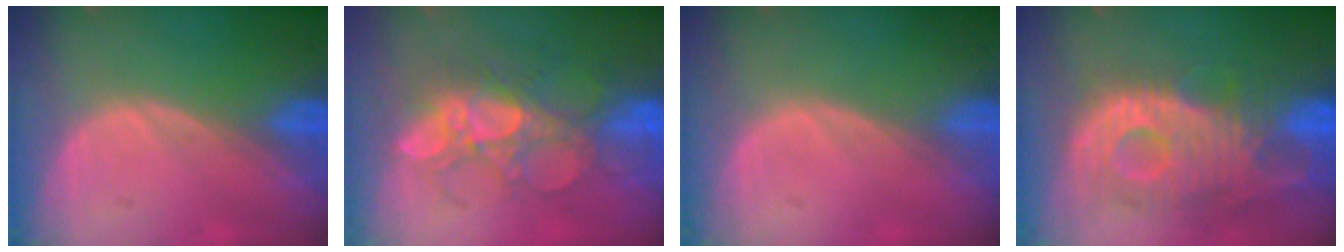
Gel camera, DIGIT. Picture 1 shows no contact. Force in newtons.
{"total": 8.7, "press": 8.4, "slide": 2.4}
{"total": 0.0}
{"total": 12.0, "press": 10.7, "slide": 5.4}